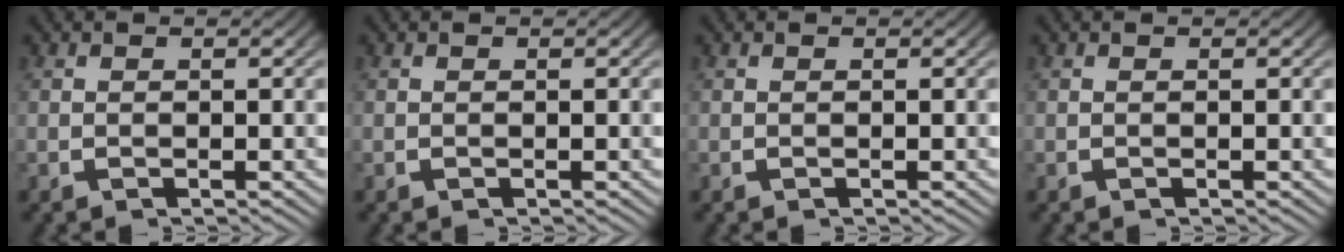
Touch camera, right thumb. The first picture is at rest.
{"total": 0.0}
{"total": 0.0}
{"total": 0.0}